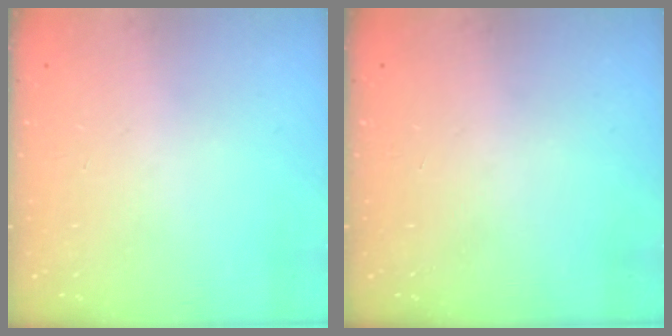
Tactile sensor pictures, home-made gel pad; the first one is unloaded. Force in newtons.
{"total": 0.0}